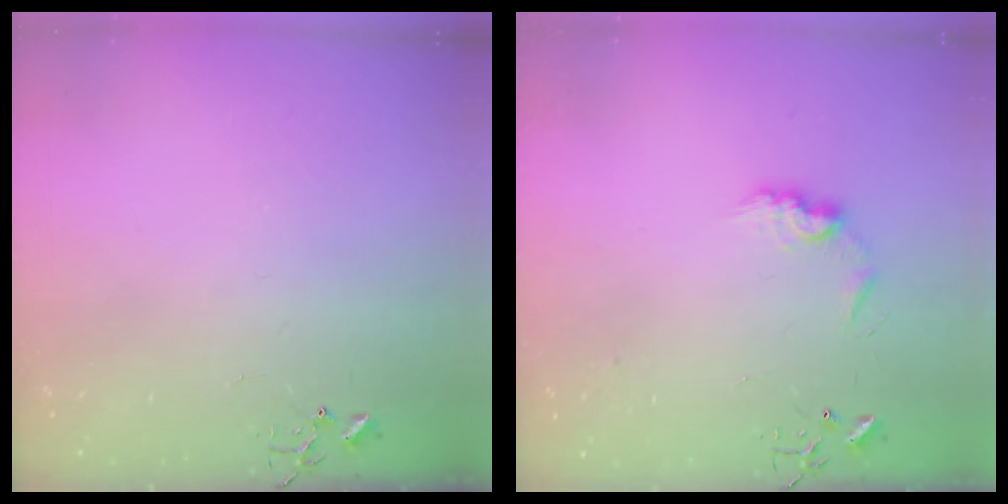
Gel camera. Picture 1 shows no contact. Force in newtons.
{"total": 8.4, "press": 8.4, "slide": 0.3}